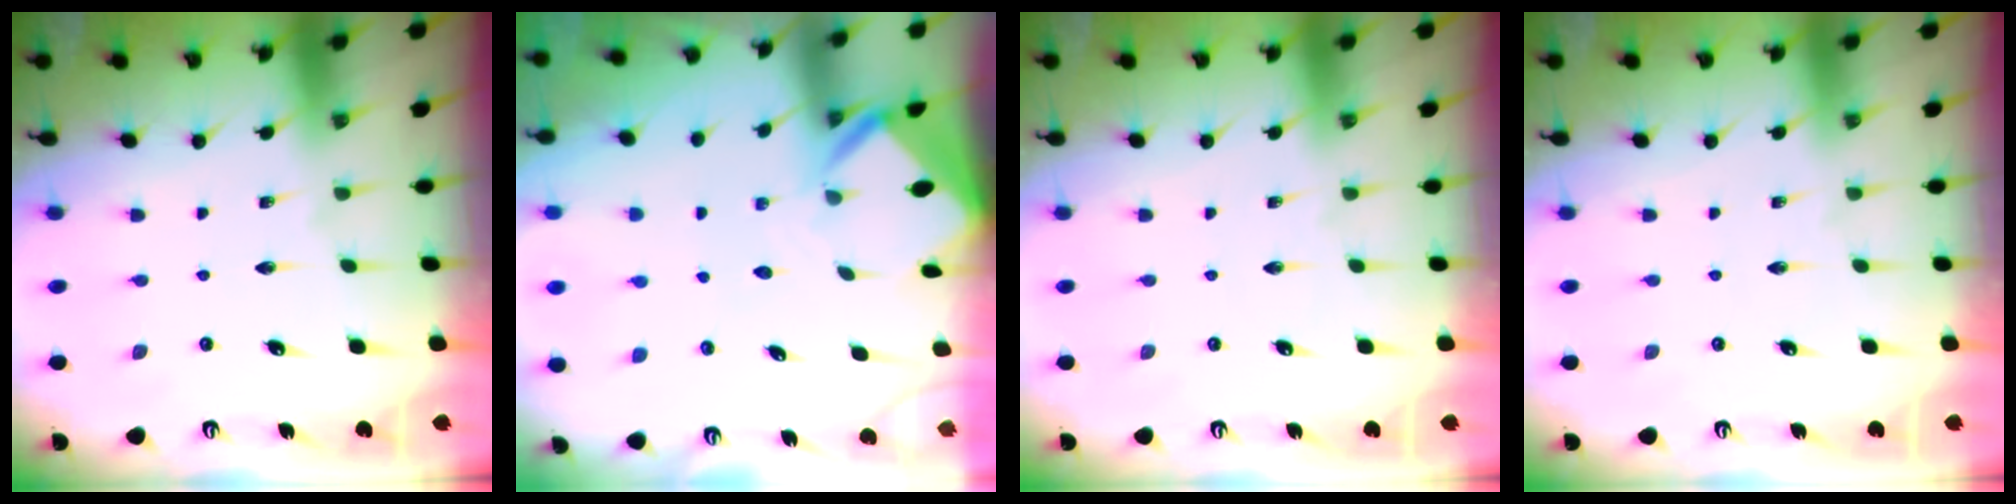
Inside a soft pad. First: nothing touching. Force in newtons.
{"total": 2.9, "press": 2.9, "slide": 0.2}
{"total": 0.0}
{"total": 0.0}